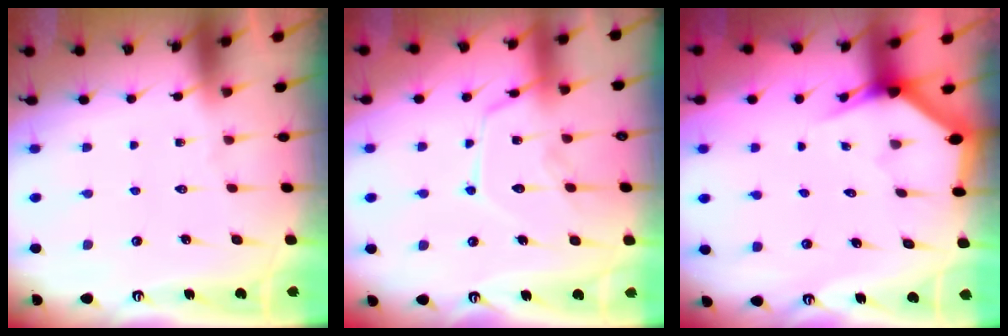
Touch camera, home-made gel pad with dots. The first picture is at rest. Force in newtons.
{"total": 13.1, "press": 13.0, "slide": 1.0}
{"total": 2.7, "press": 2.7, "slide": 0.1}